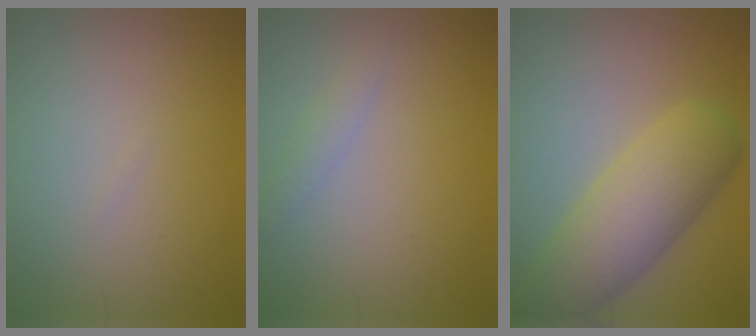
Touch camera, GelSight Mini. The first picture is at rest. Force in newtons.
{"total": 1.3, "press": 1.3, "slide": 0.1}
{"total": 6.9, "press": 6.9, "slide": 0.3}